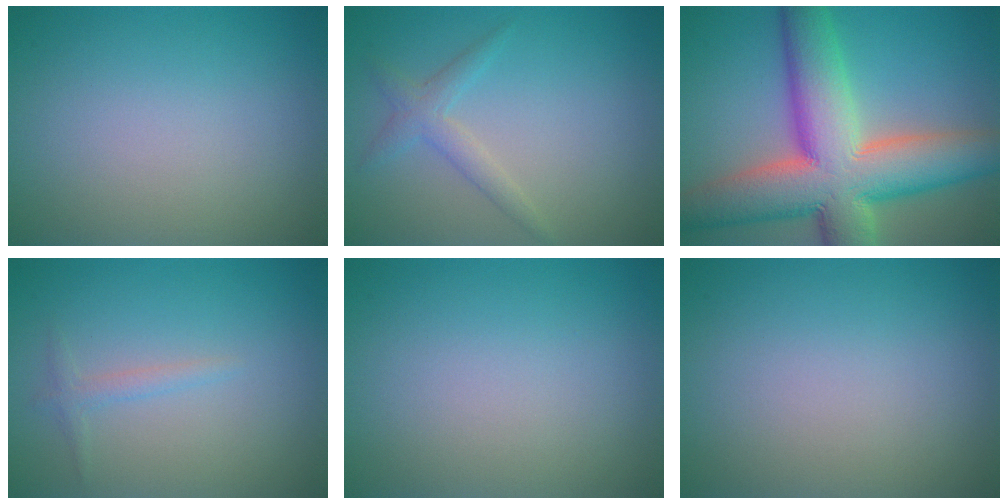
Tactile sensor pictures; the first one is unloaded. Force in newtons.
{"total": 2.0, "press": 2.0, "slide": 0.1}
{"total": 13.7, "press": 13.7, "slide": 0.9}
{"total": 1.1, "press": 1.1, "slide": 0.0}
{"total": 0.0}
{"total": 0.0}